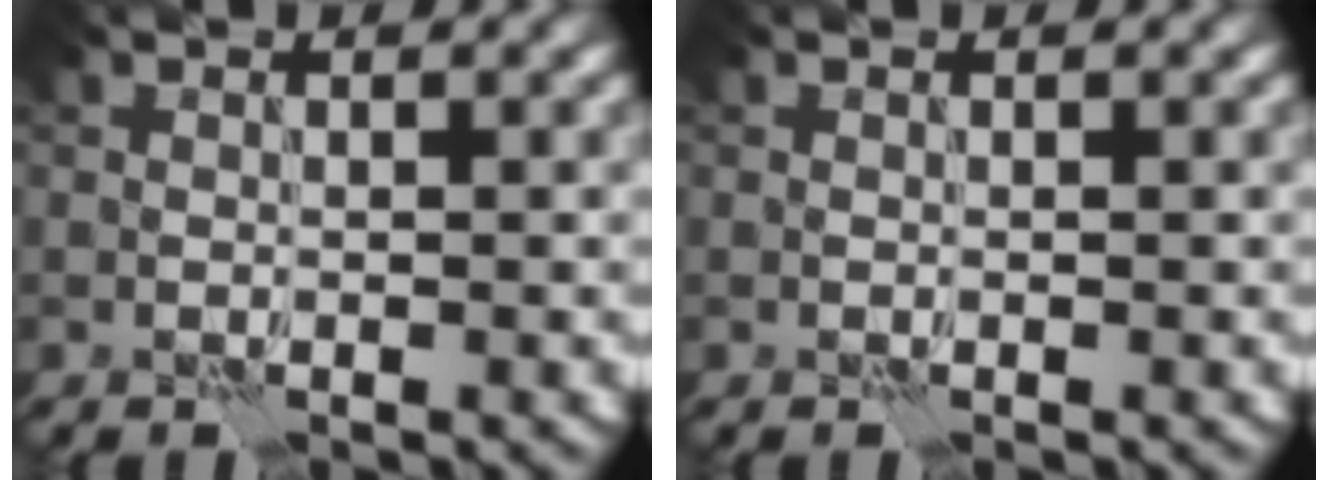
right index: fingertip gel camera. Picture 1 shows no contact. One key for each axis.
{"total": 0.0}